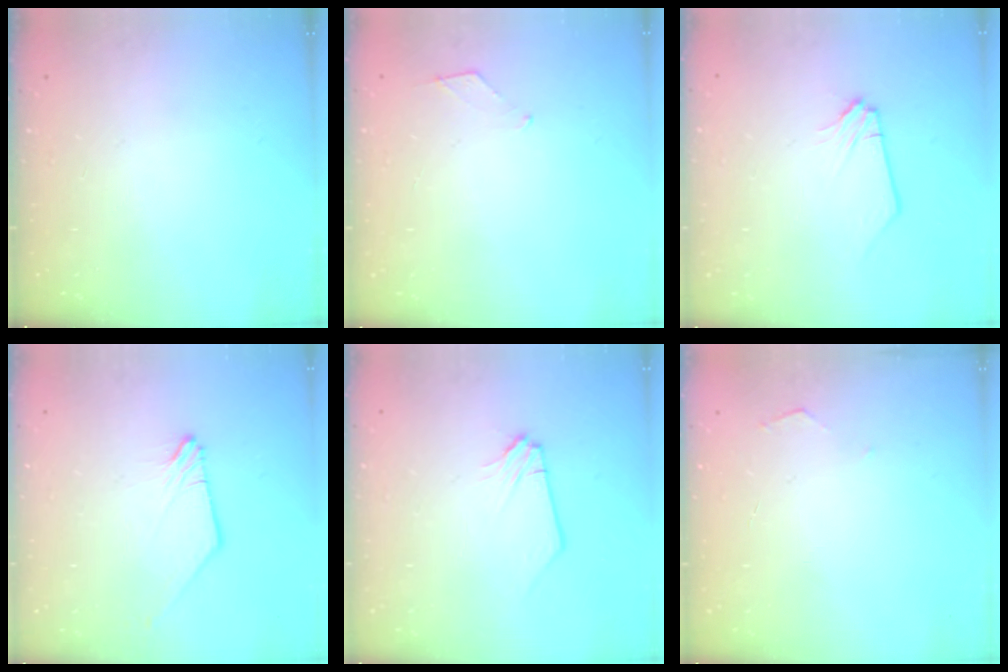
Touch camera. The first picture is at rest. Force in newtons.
{"total": 4.4, "press": 4.4, "slide": 0.8}
{"total": 0.0}
{"total": 0.0}
{"total": 0.0}
{"total": 2.8, "press": 2.8, "slide": 0.4}